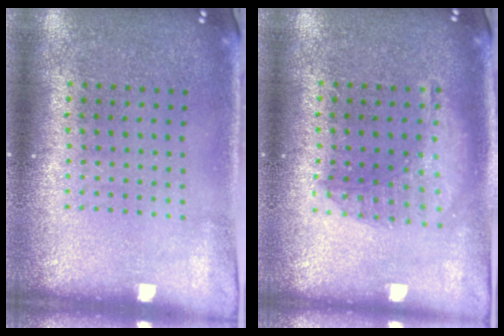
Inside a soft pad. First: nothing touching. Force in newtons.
{"total": 1.4, "press": 1.4, "slide": 0.4}